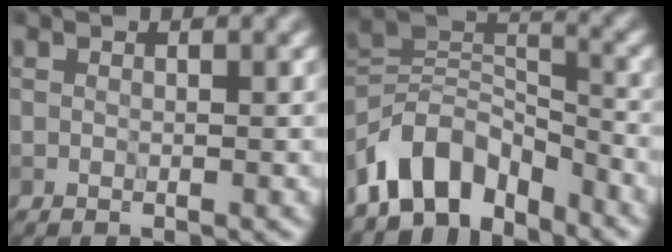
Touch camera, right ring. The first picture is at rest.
{"total": 8.7, "force": [-5.9, 4.8, 4.2], "torque": [-0.056, 0.006, -0.119]}